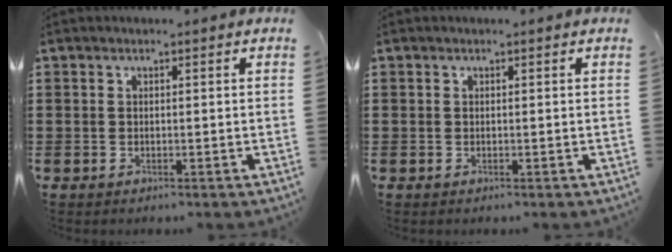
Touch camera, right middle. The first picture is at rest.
{"total": 0.0}